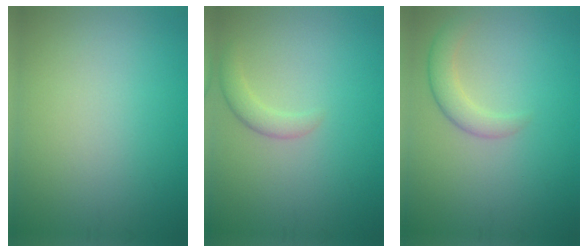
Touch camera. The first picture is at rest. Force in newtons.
{"total": 1.9, "press": 1.9, "slide": 0.2}
{"total": 2.6, "press": 2.6, "slide": 0.1}